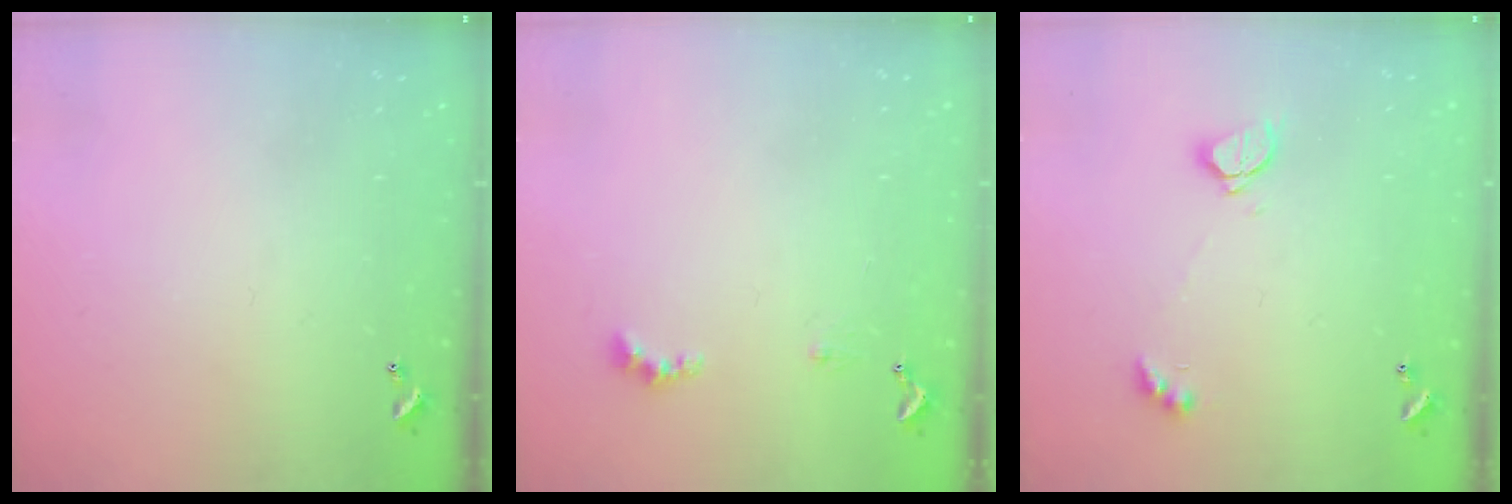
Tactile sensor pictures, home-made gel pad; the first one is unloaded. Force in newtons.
{"total": 2.0, "press": 1.9, "slide": 0.4}
{"total": 2.3, "press": 2.3, "slide": 0.3}